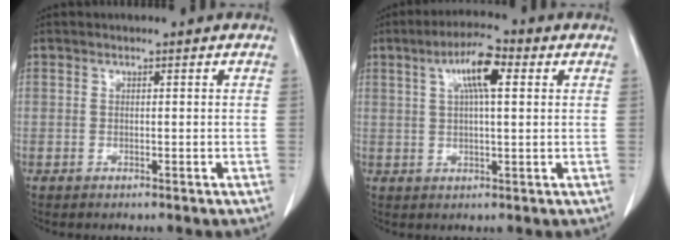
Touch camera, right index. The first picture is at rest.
{"total": 7.2, "force": [2.6, 1.4, 6.6], "torque": [-0.120, 0.015, 0.042]}